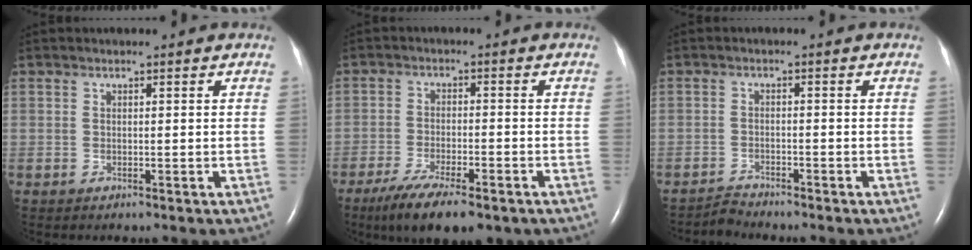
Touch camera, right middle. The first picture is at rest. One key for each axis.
{"total": 11.4, "fx": -8.0, "fy": 3.6, "fz": 7.3, "tx": -0.118, "ty": -0.015, "tz": -0.122}
{"total": 2.0, "fx": -1.8, "fy": -0.3, "fz": -0.6, "tx": 0.016, "ty": -0.014, "tz": -0.034}